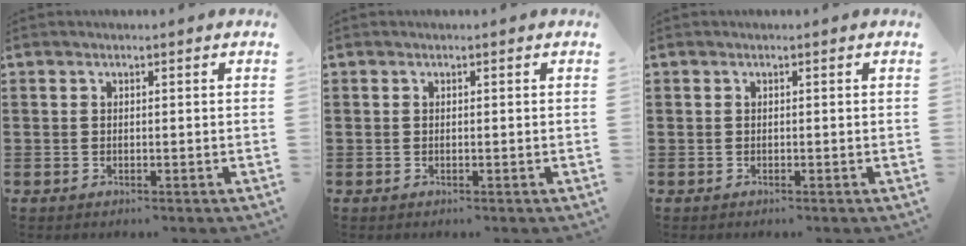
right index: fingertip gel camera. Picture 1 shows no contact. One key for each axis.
{"total": 0.0}
{"total": 0.0}